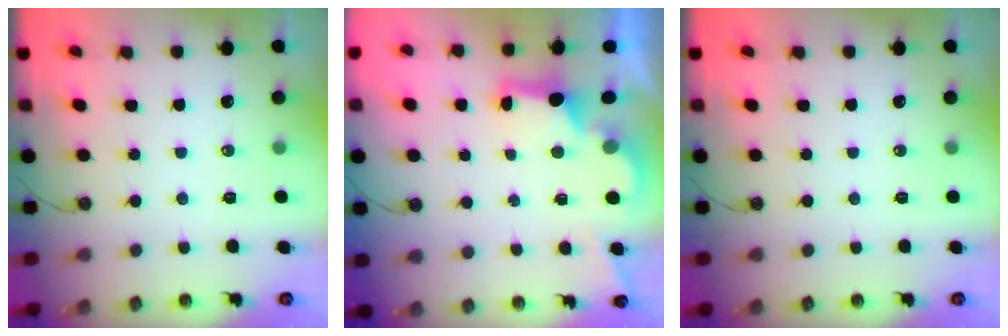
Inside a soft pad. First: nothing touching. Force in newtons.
{"total": 2.7, "press": 2.6, "slide": 0.9}
{"total": 0.0}